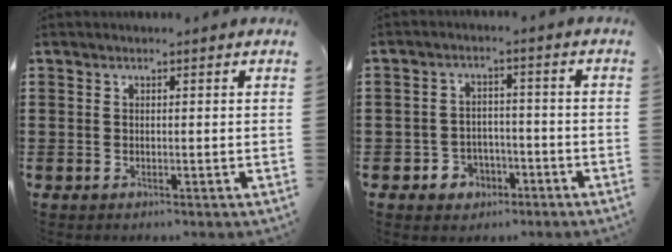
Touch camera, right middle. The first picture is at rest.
{"total": 3.6, "force": [-2.5, 2.5, 0.7], "torque": [-0.021, 0.008, -0.053]}